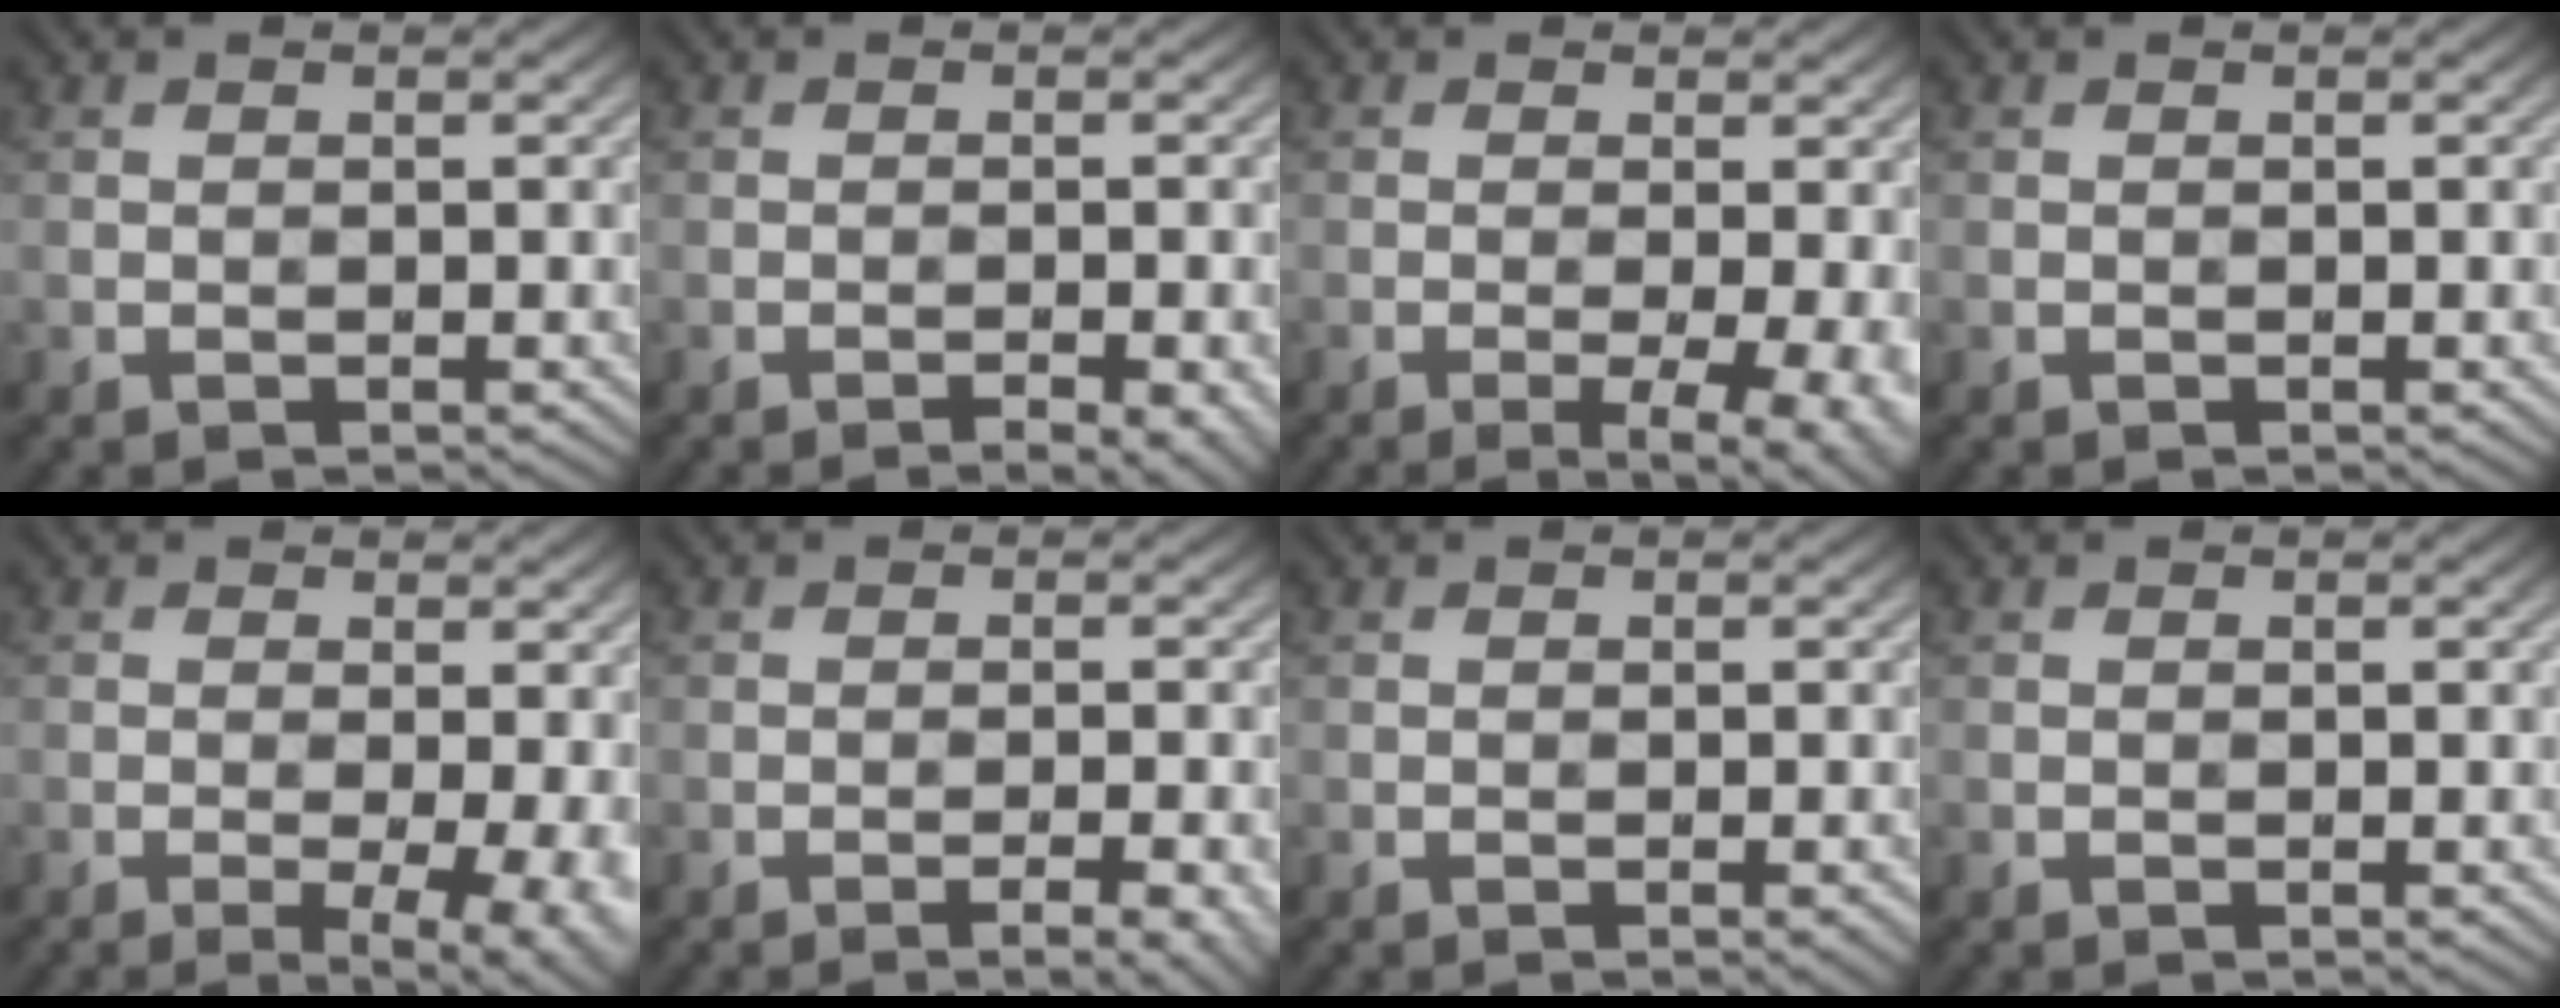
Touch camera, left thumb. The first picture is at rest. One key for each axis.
{"total": 3.3, "fx": -1.9, "fy": 0.5, "fz": 2.6, "tx": -0.036, "ty": 0.007, "tz": -0.027}
{"total": 6.2, "fx": -1.8, "fy": 1.8, "fz": 5.6, "tx": -0.078, "ty": -0.006, "tz": -0.018}
{"total": 0.0}
{"total": 6.9, "fx": -1.9, "fy": 2.2, "fz": 6.3, "tx": -0.079, "ty": -0.006, "tz": -0.018}
{"total": 4.4, "fx": -2.3, "fy": 0.9, "fz": 3.7, "tx": -0.049, "ty": 0.009, "tz": -0.031}
{"total": 0.8, "fx": -0.3, "fy": 0.1, "fz": 0.7, "tx": -0.011, "ty": -0.001, "tz": -0.005}
{"total": 0.0}